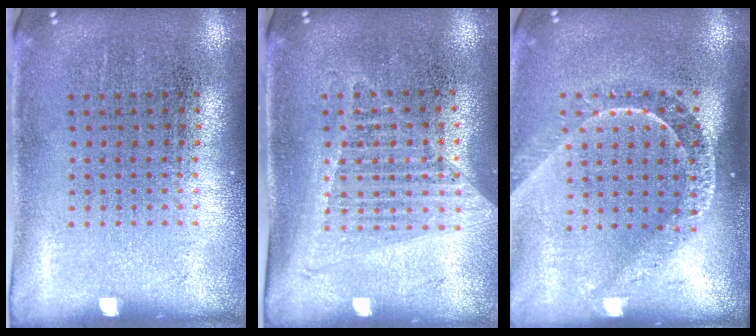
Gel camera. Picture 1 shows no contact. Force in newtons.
{"total": 1.3, "press": 1.2, "slide": 0.6}
{"total": 2.1, "press": 1.6, "slide": 1.3}